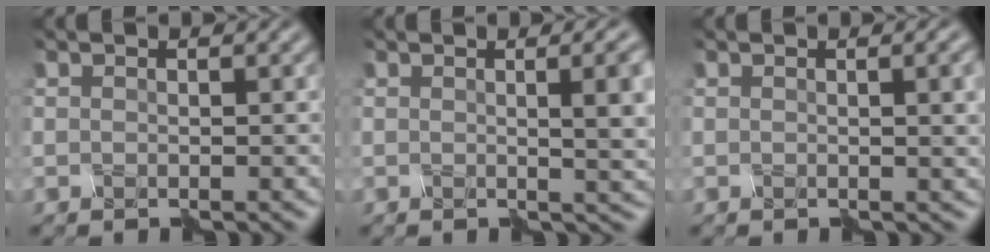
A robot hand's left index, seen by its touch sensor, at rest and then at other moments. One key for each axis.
{"total": 4.6, "fx": 0.7, "fy": 1.2, "fz": 4.4, "tx": -0.026, "ty": 0.003, "tz": 0.010}
{"total": 2.5, "fx": 0.7, "fy": 0.5, "fz": 2.4, "tx": -0.019, "ty": 0.001, "tz": 0.014}